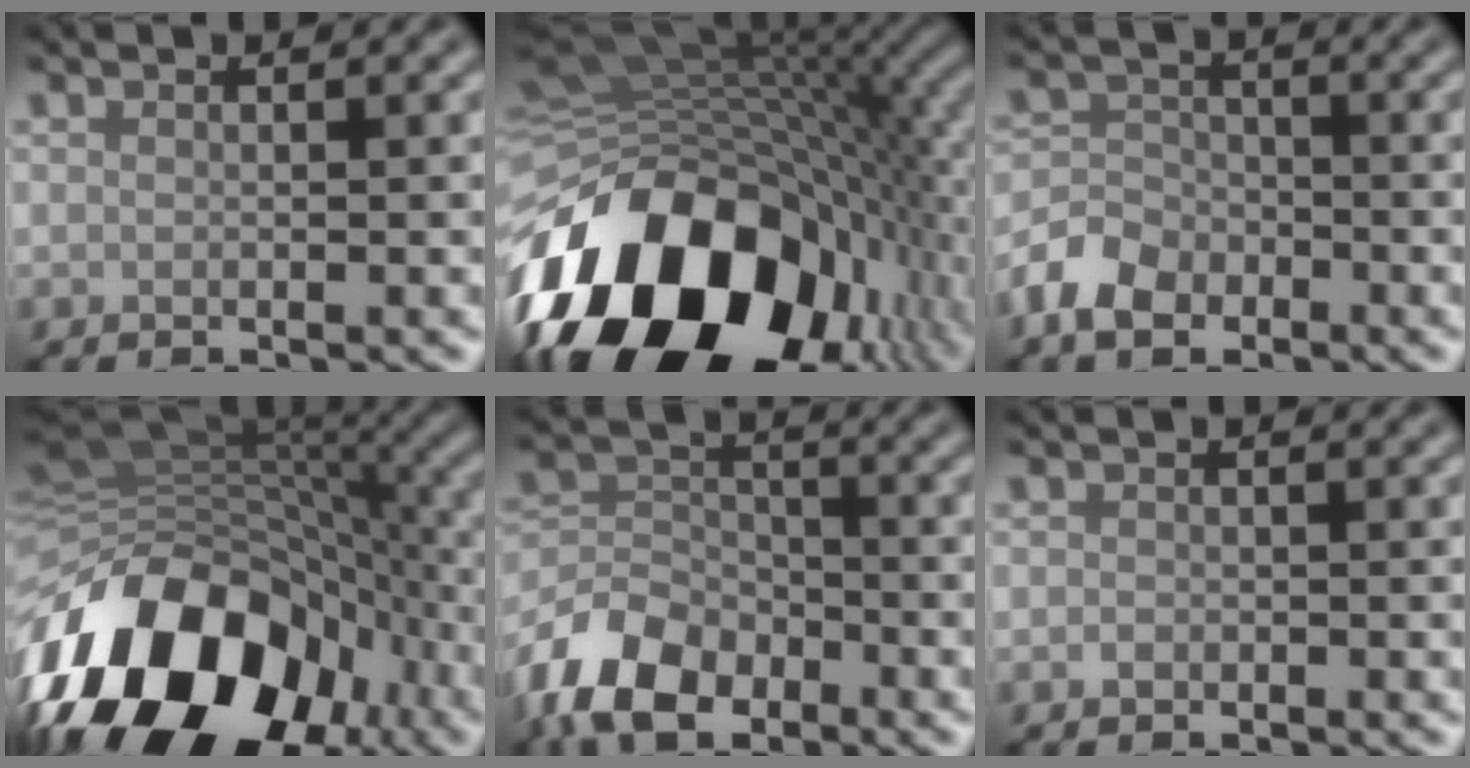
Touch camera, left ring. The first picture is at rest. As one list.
[{"total": 18.6, "force": [-7.9, 11.2, 12.6], "torque": [-0.239, -0.023, -0.134]}, {"total": 4.2, "force": [-2.6, 2.8, 1.7], "torque": [-0.038, 0.002, -0.059]}, {"total": 15.9, "force": [-7.8, 10.2, 9.3], "torque": [-0.171, 0.007, -0.139]}, {"total": 7.7, "force": [-5.0, 4.4, 3.8], "torque": [-0.079, -0.004, -0.112]}, {"total": 0.6, "force": [-0.3, 0.5, 0.3], "torque": [-0.005, -0.002, -0.006]}]